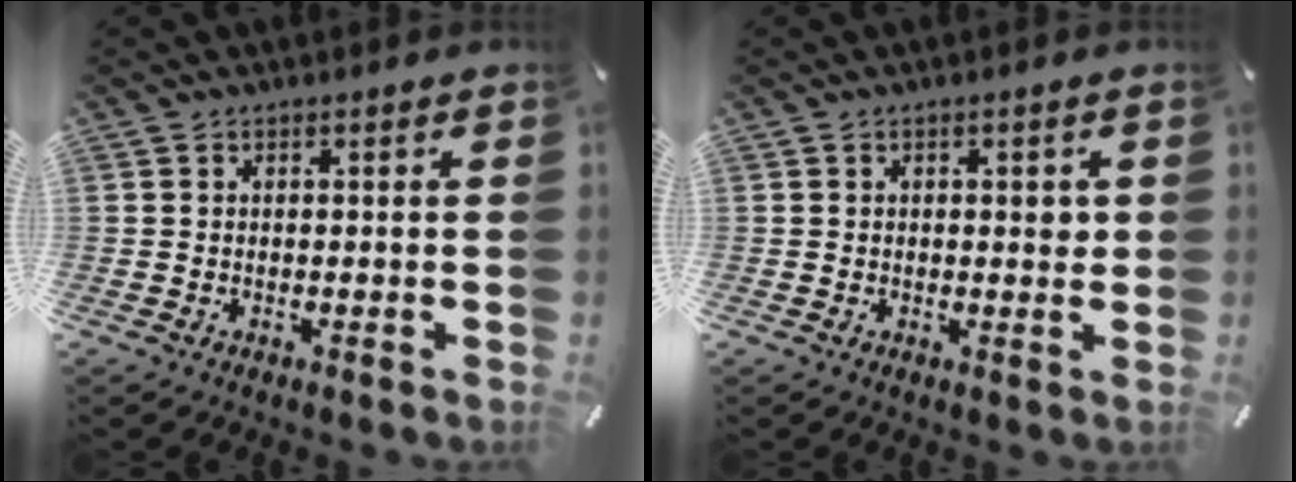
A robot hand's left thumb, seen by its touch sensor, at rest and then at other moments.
{"total": 1.8, "force": [0.6, 1.0, 1.4], "torque": [-0.011, -0.003, 0.006]}